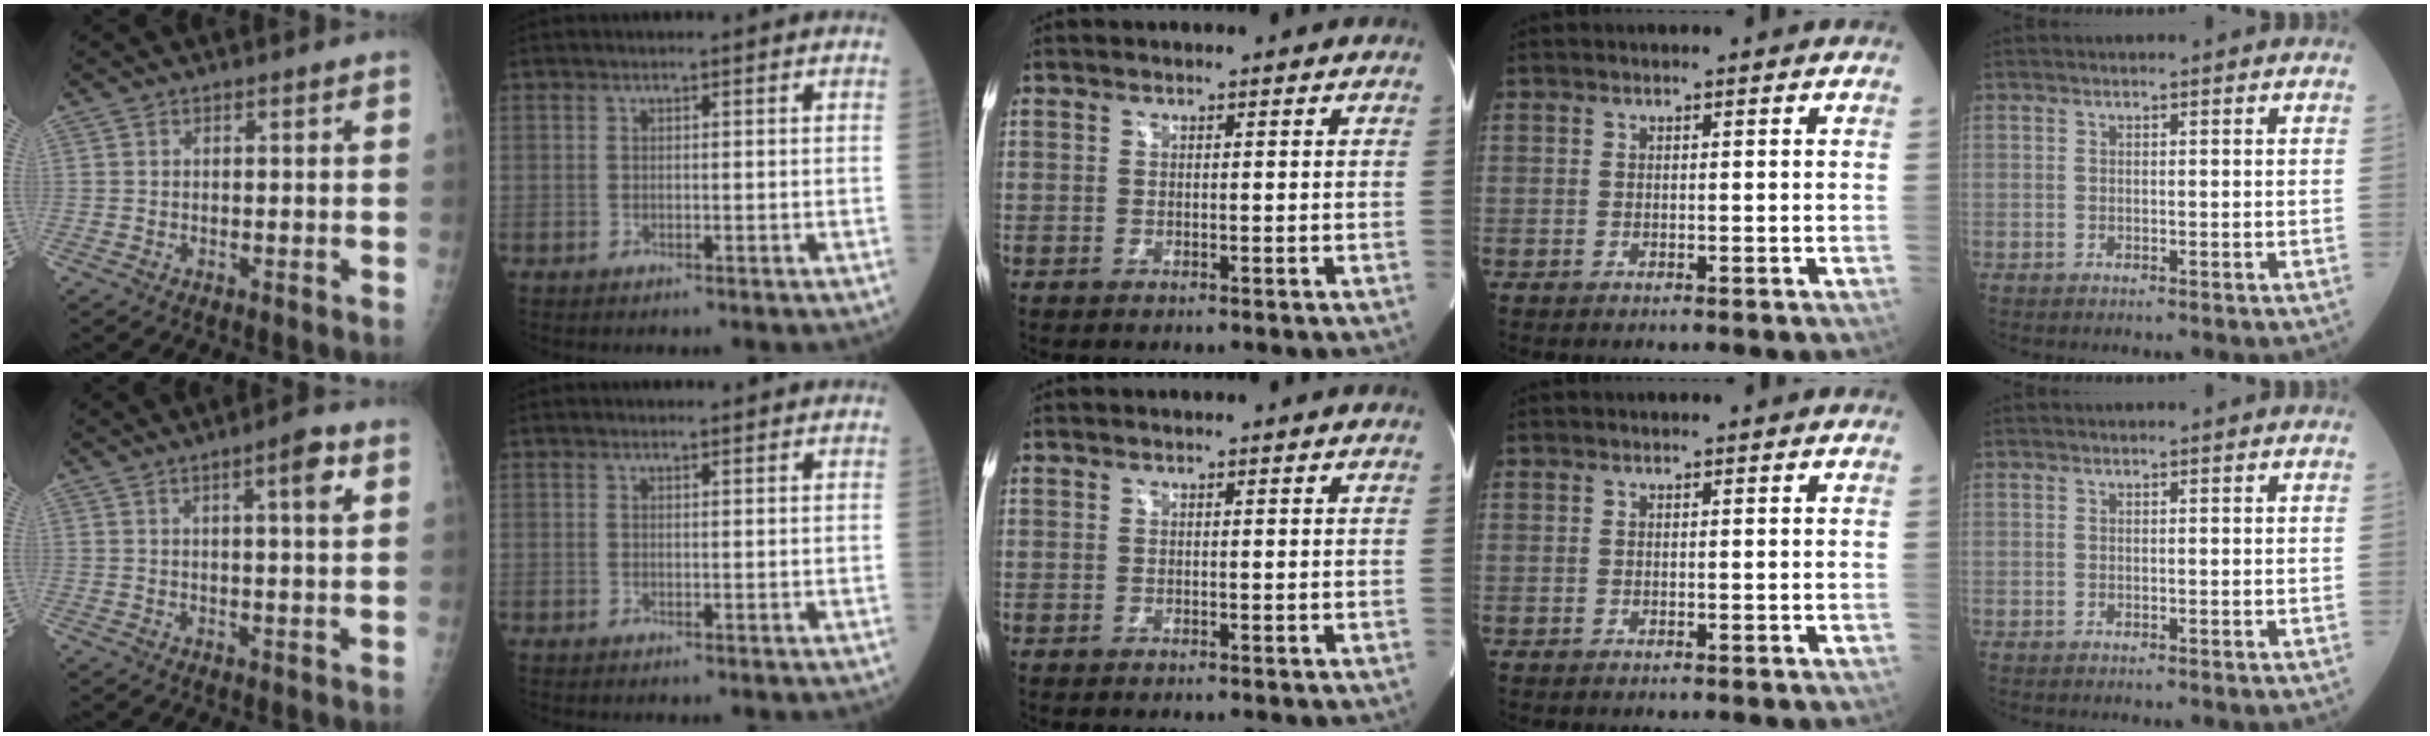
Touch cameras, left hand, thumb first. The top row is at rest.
{"thumb": {"total": 5.4, "force": [2.3, 0.8, 4.9], "torque": [-0.069, -0.005, 0.031]}, "index": {"total": 1.6, "force": [1.5, 0.3, 0.5], "torque": [-0.015, 0.010, 0.017]}}